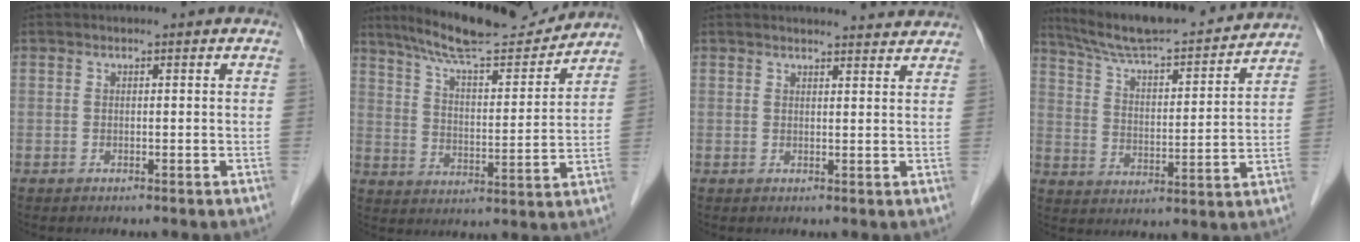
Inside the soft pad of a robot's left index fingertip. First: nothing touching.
{"total": 15.6, "force": [14.6, 1.5, 5.3], "torque": [-0.092, -0.003, 0.228]}
{"total": 7.7, "force": [7.6, 0.8, 1.3], "torque": [-0.008, 0.008, 0.073]}
{"total": 19.8, "force": [18.2, 1.8, 7.5], "torque": [-0.123, 0.004, 0.272]}